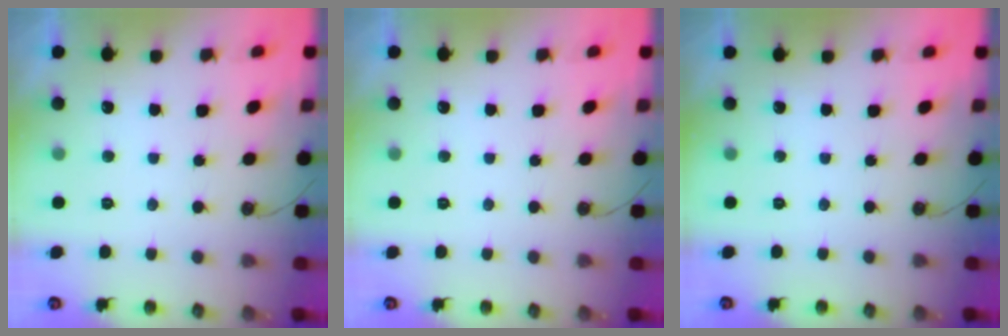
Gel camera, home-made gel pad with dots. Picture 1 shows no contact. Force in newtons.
{"total": 0.0}
{"total": 0.0}